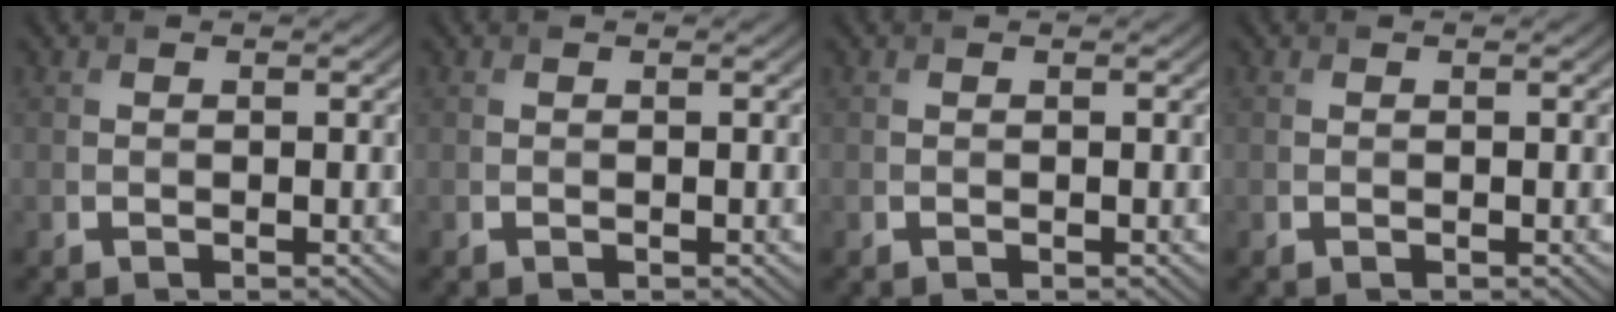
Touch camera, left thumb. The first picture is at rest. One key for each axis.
{"total": 0.0}
{"total": 0.0}
{"total": 0.0}